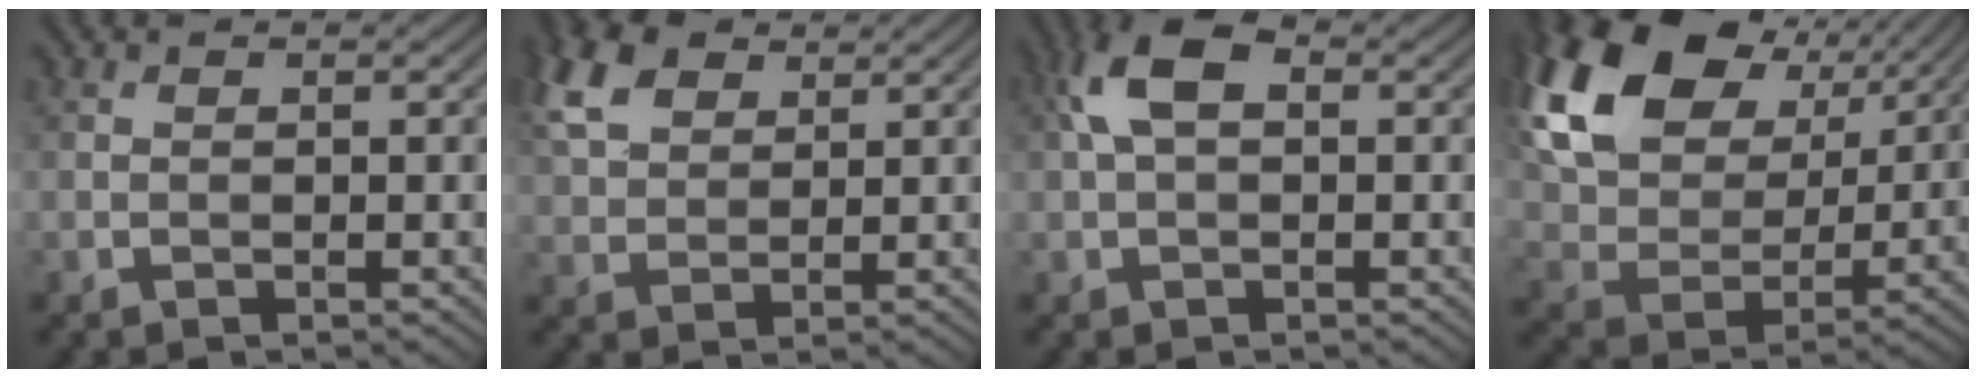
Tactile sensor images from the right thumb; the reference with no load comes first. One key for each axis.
{"total": 7.7, "fx": 3.9, "fy": 4.8, "fz": 4.7, "tx": -0.133, "ty": 0.020, "tz": 0.079}
{"total": 5.6, "fx": 1.3, "fy": 3.1, "fz": 4.6, "tx": -0.101, "ty": 0.015, "tz": 0.018}
{"total": 19.2, "fx": 9.0, "fy": 12.5, "fz": 11.4, "tx": -0.279, "ty": 0.038, "tz": 0.156}